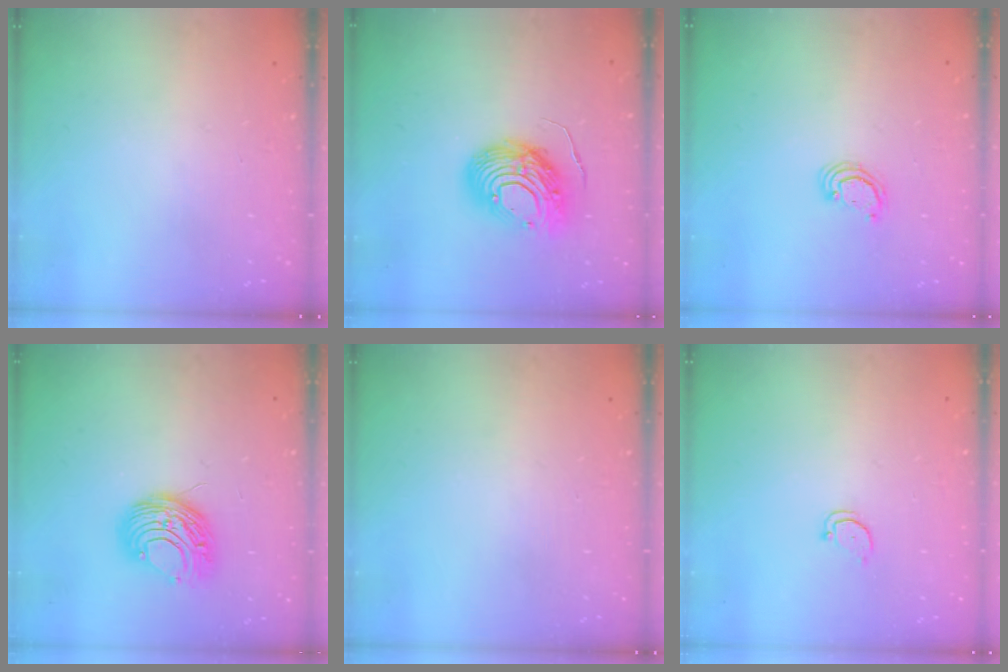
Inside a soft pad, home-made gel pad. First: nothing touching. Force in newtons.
{"total": 12.5, "press": 12.4, "slide": 0.9}
{"total": 2.6, "press": 2.5, "slide": 0.2}
{"total": 9.0, "press": 9.0, "slide": 0.5}
{"total": 0.0}
{"total": 2.2, "press": 2.2, "slide": 0.2}